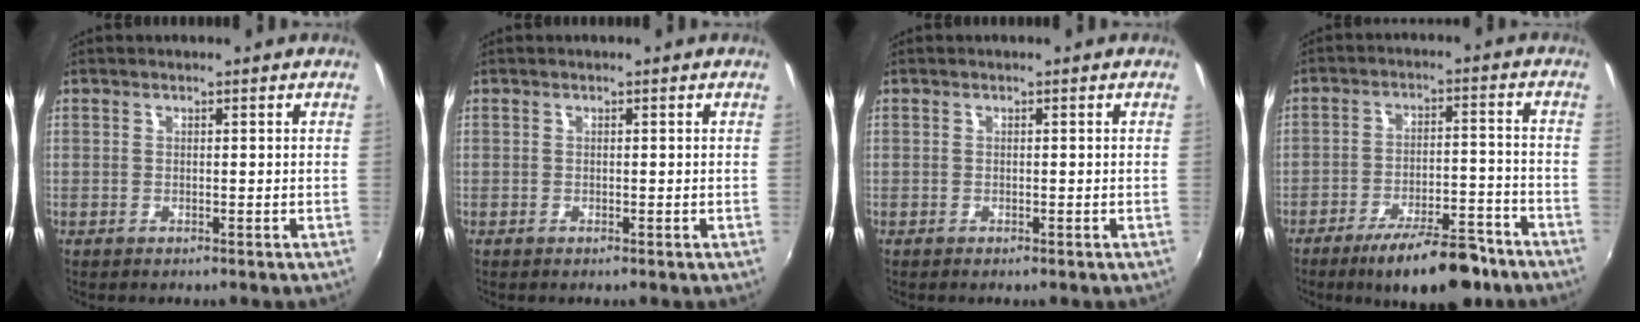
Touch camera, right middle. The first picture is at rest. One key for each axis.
{"total": 0.0}
{"total": 0.0}
{"total": 13.7, "fx": -10.4, "fy": 3.8, "fz": 8.1, "tx": -0.135, "ty": -0.002, "tz": -0.150}